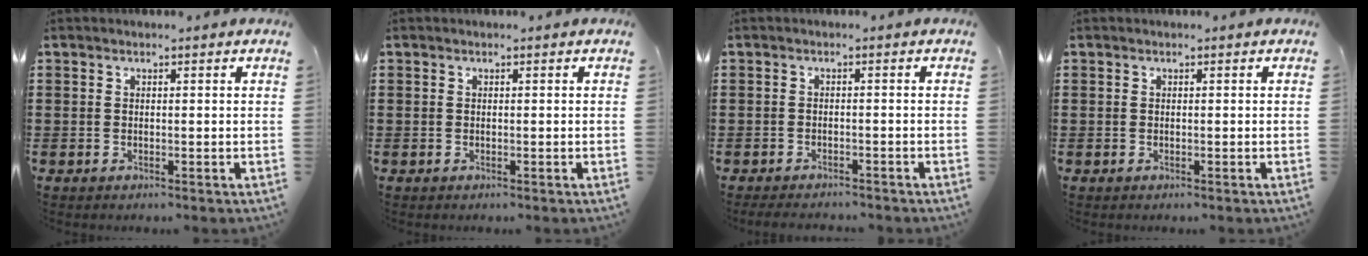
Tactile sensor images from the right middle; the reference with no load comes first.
{"total": 0.0}
{"total": 1.6, "force": [-1.6, 0.1, 0.1], "torque": [-0.007, -0.001, -0.034]}
{"total": 0.0}